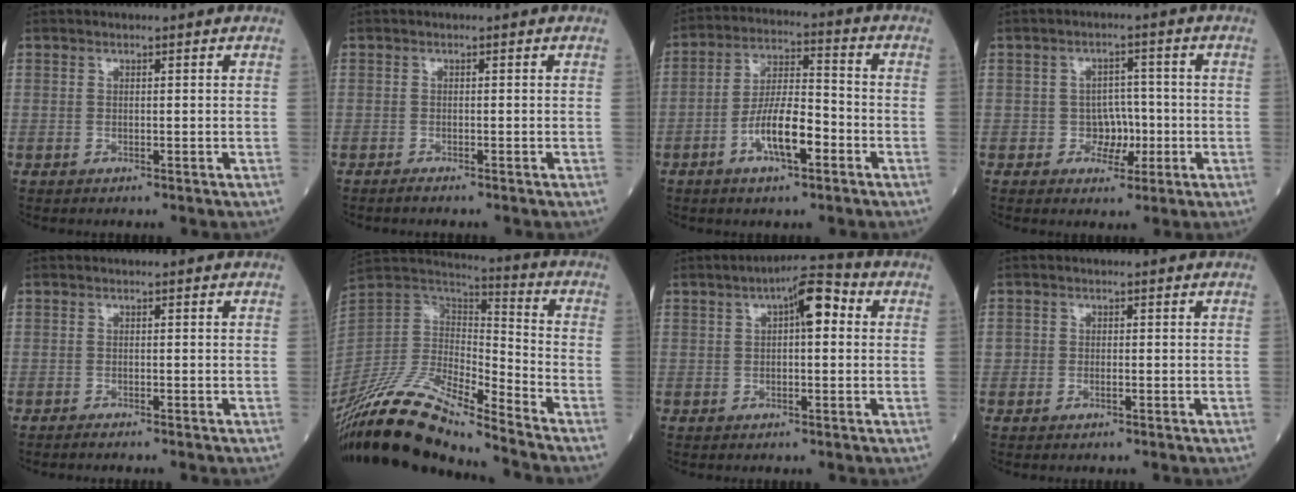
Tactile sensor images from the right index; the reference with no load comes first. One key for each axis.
{"total": 0.7, "fx": -0.6, "fy": -0.1, "fz": 0.3, "tx": -0.009, "ty": 0.000, "tz": -0.009}
{"total": 9.2, "fx": -3.8, "fy": 2.5, "fz": 8.0, "tx": -0.159, "ty": 0.008, "tz": -0.068}
{"total": 3.9, "fx": -0.9, "fy": 3.2, "fz": 2.0, "tx": -0.023, "ty": 0.010, "tz": -0.011}
{"total": 1.1, "fx": -0.9, "fy": -0.1, "fz": 0.6, "tx": -0.009, "ty": 0.002, "tz": -0.011}
{"total": 18.0, "fx": -15.1, "fy": 2.0, "fz": 9.6, "tx": -0.195, "ty": 0.008, "tz": -0.285}
{"total": 6.2, "fx": 1.6, "fy": 1.8, "fz": 5.7, "tx": -0.086, "ty": 0.028, "tz": 0.018}
{"total": 1.1, "fx": -0.4, "fy": 0.8, "fz": 0.6, "tx": -0.012, "ty": 0.003, "tz": -0.002}